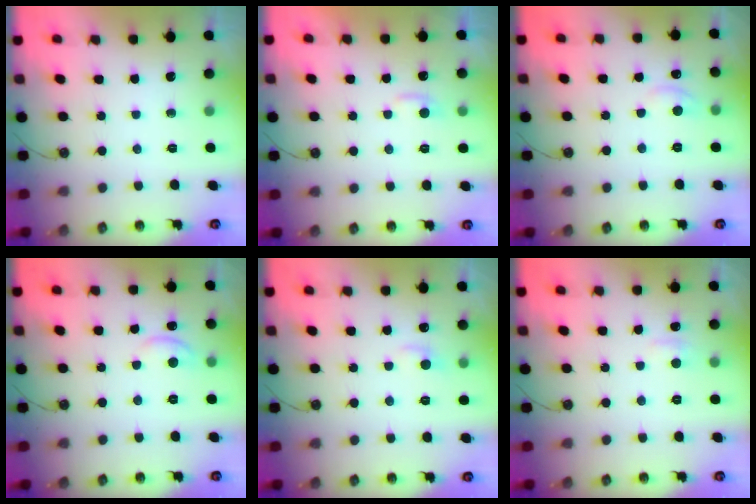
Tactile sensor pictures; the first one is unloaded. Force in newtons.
{"total": 2.8, "press": 2.8, "slide": 0.4}
{"total": 1.4, "press": 1.3, "slide": 0.7}
{"total": 1.2, "press": 1.0, "slide": 0.6}
{"total": 1.5, "press": 1.4, "slide": 0.6}
{"total": 1.7, "press": 1.6, "slide": 0.6}